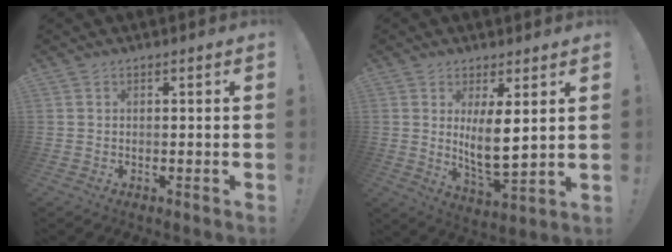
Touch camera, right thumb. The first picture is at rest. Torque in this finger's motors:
{"motor_torque": [-0.03, 0.88, 0.38, 0.65, 0.08]}